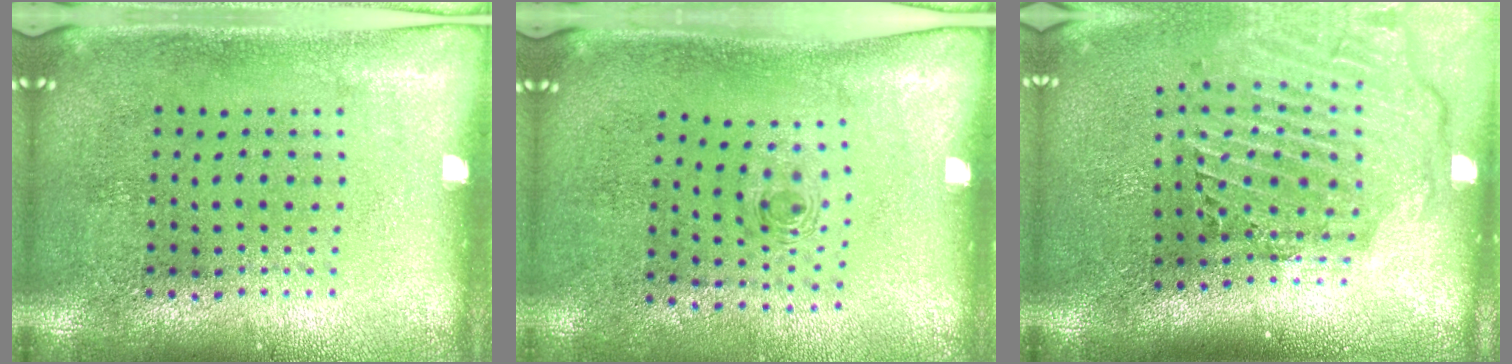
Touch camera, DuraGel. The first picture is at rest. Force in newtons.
{"total": 0.7, "press": 0.3, "slide": 0.6}
{"total": 2.9, "press": 2.2, "slide": 1.8}